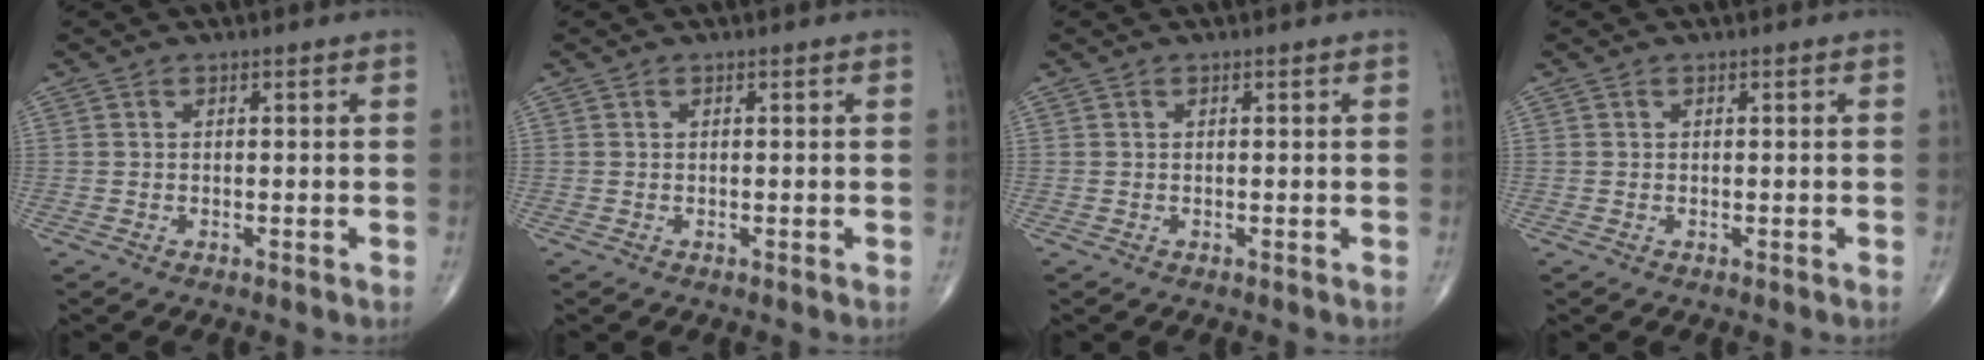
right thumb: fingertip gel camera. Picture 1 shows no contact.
{"total": 0.0}
{"total": 0.0}
{"total": 0.0}